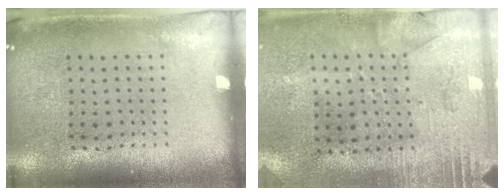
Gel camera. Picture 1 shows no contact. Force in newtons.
{"total": 2.8, "press": 2.2, "slide": 1.7}